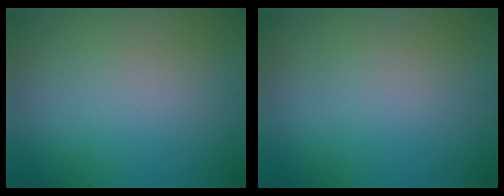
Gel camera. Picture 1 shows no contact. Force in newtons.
{"total": 0.0}